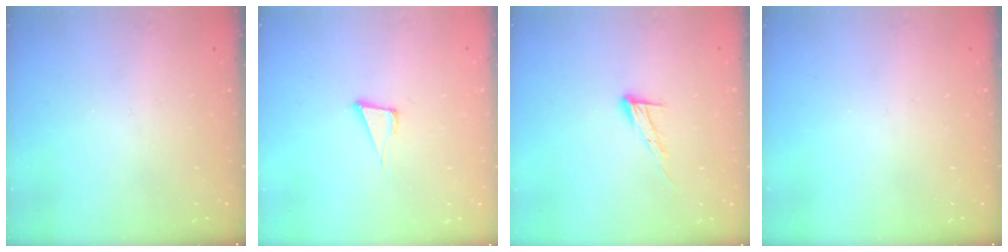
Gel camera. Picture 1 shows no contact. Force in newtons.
{"total": 5.2, "press": 4.2, "slide": 3.1}
{"total": 8.8, "press": 8.7, "slide": 0.2}
{"total": 0.0}